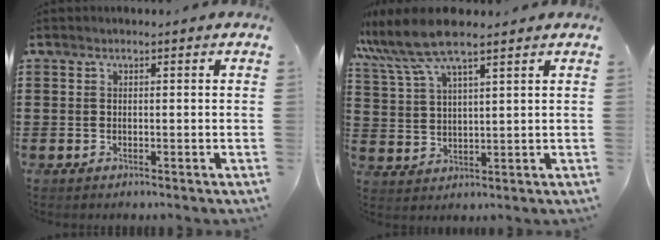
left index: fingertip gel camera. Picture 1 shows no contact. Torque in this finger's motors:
{"motor_torque": [1.88, -0.26, 1.05, 0.21]}